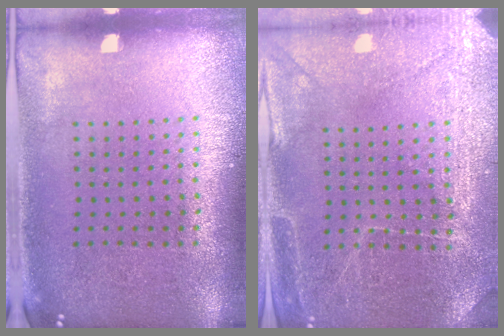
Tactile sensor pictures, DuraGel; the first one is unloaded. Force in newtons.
{"total": 2.9, "press": 2.9, "slide": 0.2}